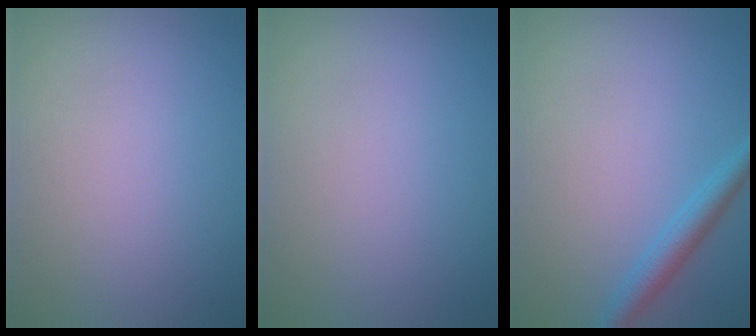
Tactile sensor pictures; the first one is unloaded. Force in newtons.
{"total": 0.0}
{"total": 2.4, "press": 2.4, "slide": 0.2}